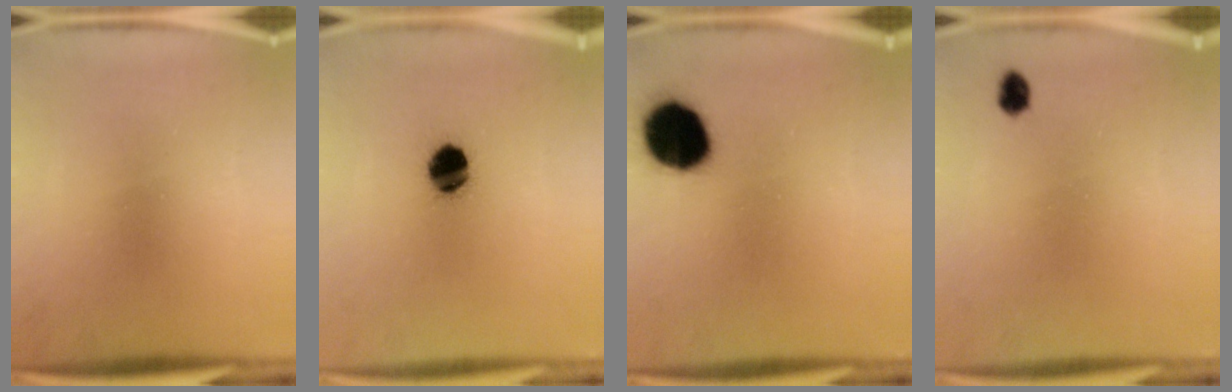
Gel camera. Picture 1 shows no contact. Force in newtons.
{"total": 8.7}
{"total": 14.8}
{"total": 2.1}